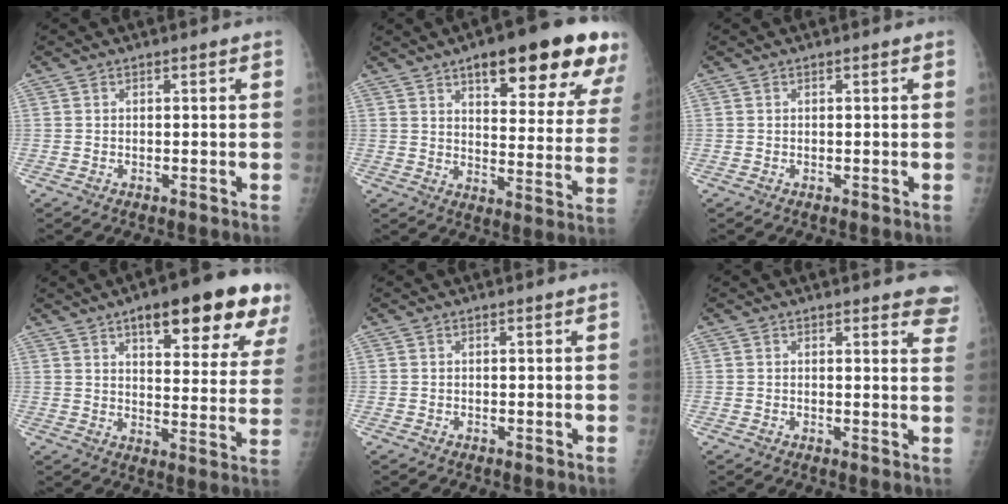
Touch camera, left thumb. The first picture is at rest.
{"total": 22.5, "force": [12.9, 6.8, 17.2], "torque": [-0.192, -0.038, 0.173]}
{"total": 0.0}
{"total": 20.9, "force": [11.7, 6.5, 16.0], "torque": [-0.179, -0.032, 0.156]}
{"total": 0.0}
{"total": 6.4, "force": [5.6, 1.9, 2.4], "torque": [0.008, -0.025, 0.040]}